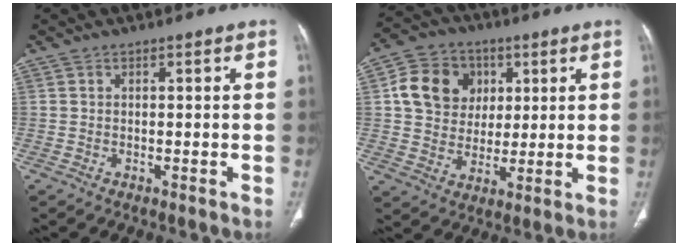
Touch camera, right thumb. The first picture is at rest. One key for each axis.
{"total": 12.7, "fx": 3.3, "fy": 11.0, "fz": 5.6, "tx": -0.075, "ty": 0.000, "tz": 0.057}